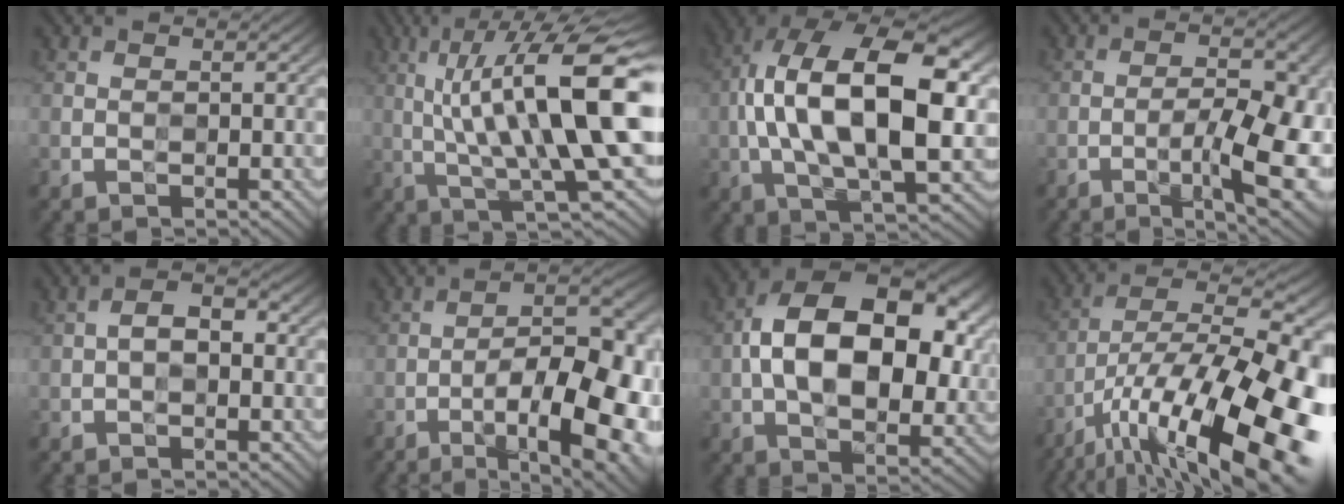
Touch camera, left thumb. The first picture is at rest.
{"total": 16.4, "force": [2.3, 4.0, 15.7], "torque": [-0.262, 0.011, 0.040]}
{"total": 17.7, "force": [0.3, 8.2, 15.7], "torque": [-0.285, 0.019, 0.001]}
{"total": 11.1, "force": [-4.1, 3.1, 9.8], "torque": [-0.142, 0.006, -0.061]}
{"total": 3.1, "force": [-0.1, 1.8, 2.6], "torque": [-0.047, 0.007, -0.008]}
{"total": 18.3, "force": [-6.9, 6.5, 15.7], "torque": [-0.219, -0.002, -0.094]}
{"total": 17.5, "force": [1.6, 10.6, 13.9], "torque": [-0.226, 0.008, 0.022]}
{"total": 20.8, "force": [-9.8, 7.5, 16.8], "torque": [-0.269, -0.020, -0.156]}